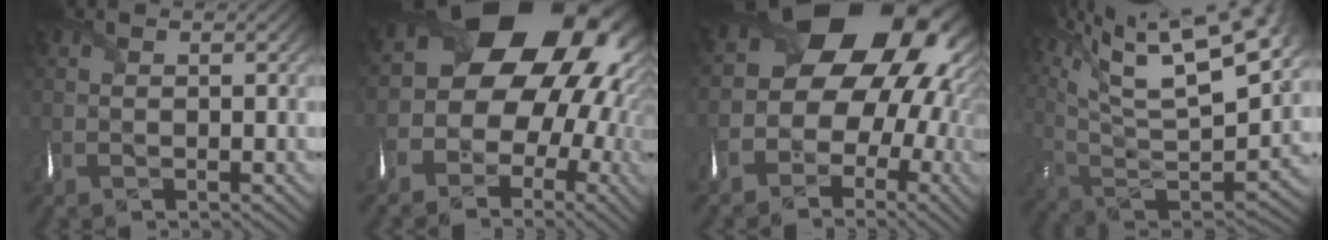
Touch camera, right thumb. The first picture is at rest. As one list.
[{"total": 18.8, "force": [0.9, 15.4, 10.7], "torque": [-0.141, -0.017, -0.002]}, {"total": 16.8, "force": [0.9, 13.6, 9.9], "torque": [-0.143, -0.021, 0.000]}, {"total": 20.0, "force": [12.6, 6.5, 14.1], "torque": [-0.296, 0.021, 0.207]}]